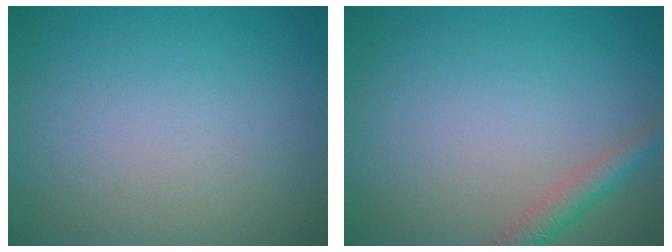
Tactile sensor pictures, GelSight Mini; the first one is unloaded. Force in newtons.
{"total": 2.4, "press": 2.4, "slide": 0.1}